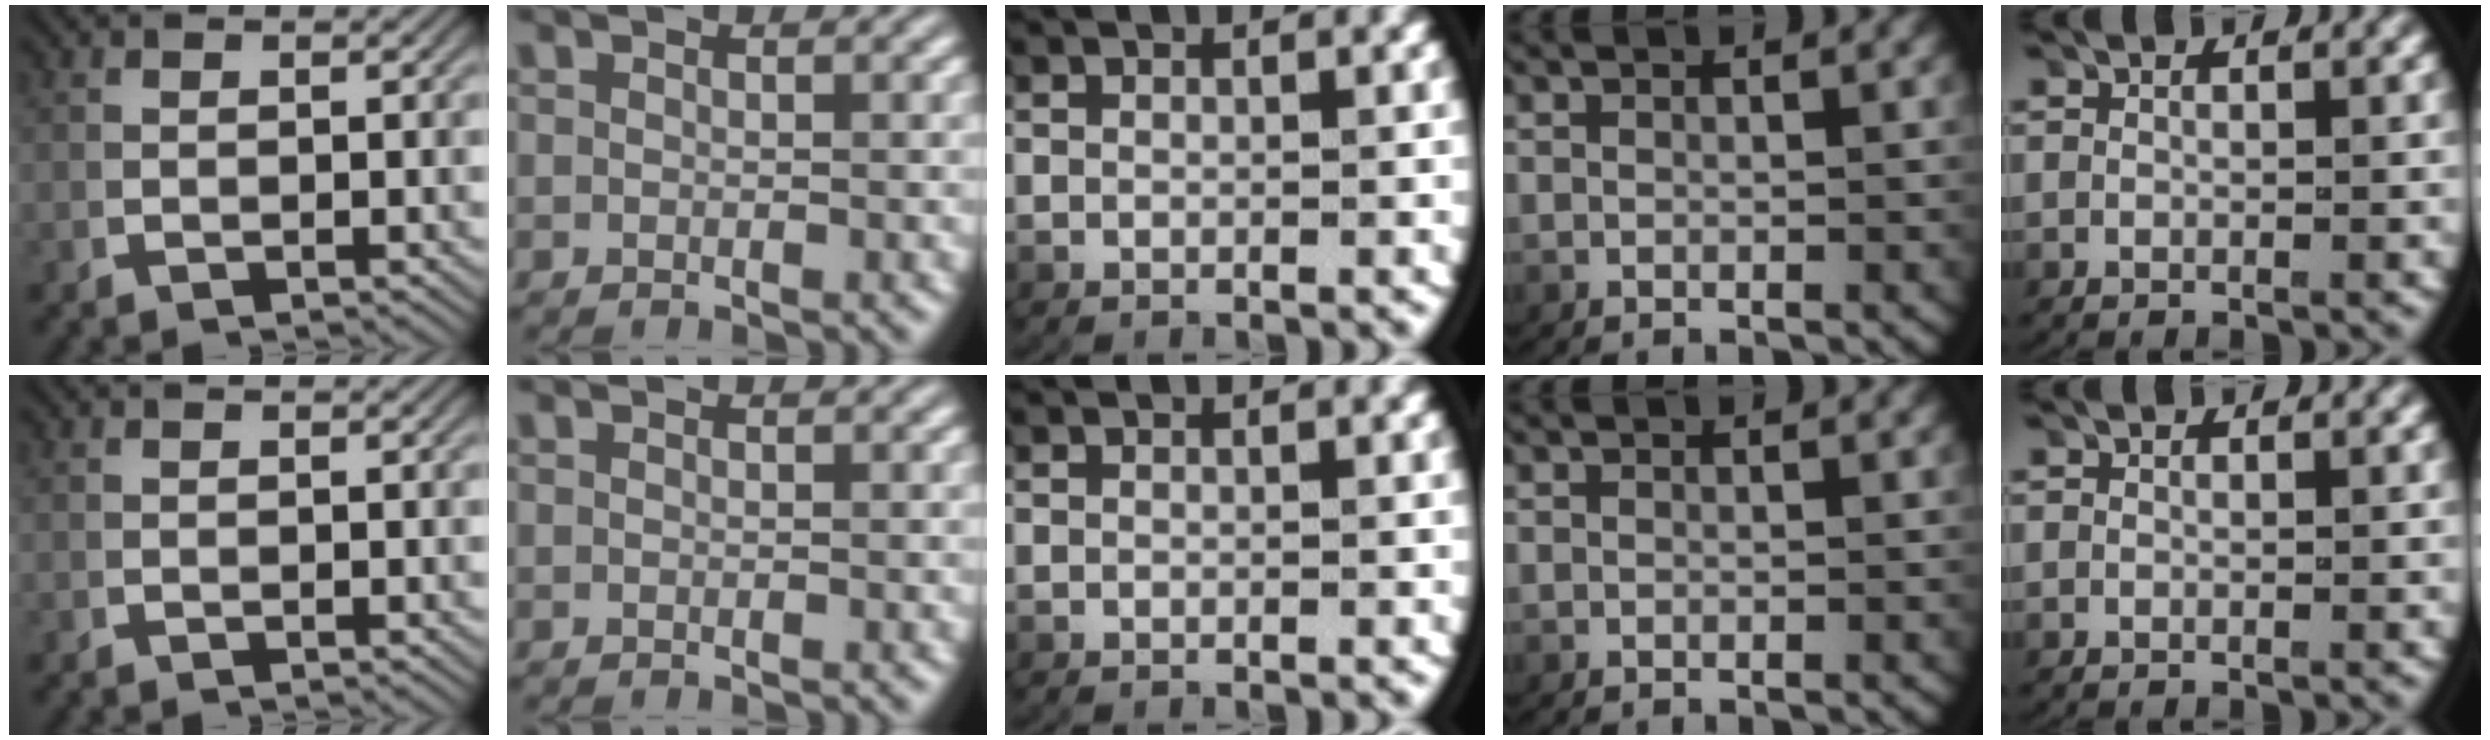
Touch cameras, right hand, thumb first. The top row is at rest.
{}